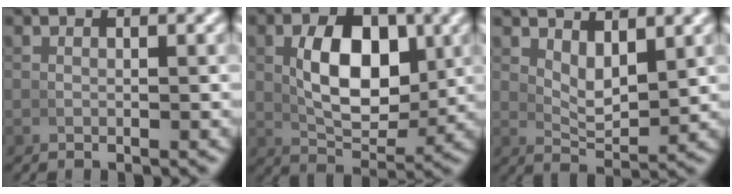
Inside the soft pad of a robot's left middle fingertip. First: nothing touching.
{"total": 7.0, "force": [1.2, 3.6, 5.8], "torque": [-0.089, -0.011, 0.028]}
{"total": 4.5, "force": [3.0, 1.5, 3.0], "torque": [-0.042, -0.011, 0.054]}